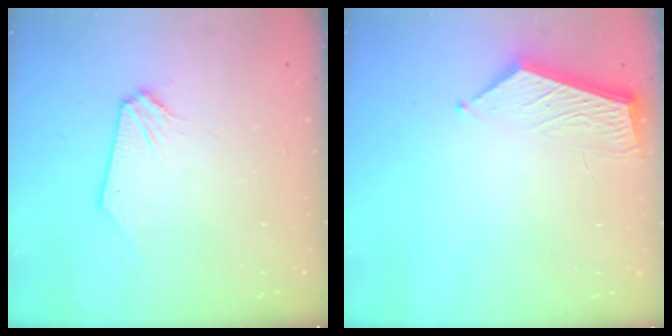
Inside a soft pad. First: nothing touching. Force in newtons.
{"total": 5.8, "press": 5.8, "slide": 0.2}